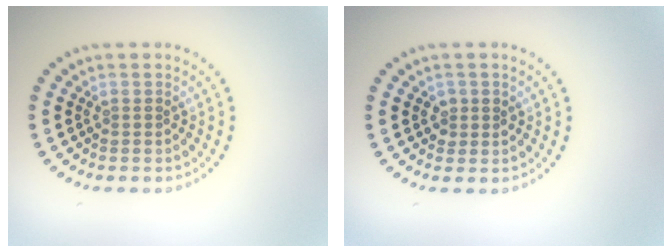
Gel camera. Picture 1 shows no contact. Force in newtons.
{"total": 1.1, "press": 1.1, "slide": 0.3}